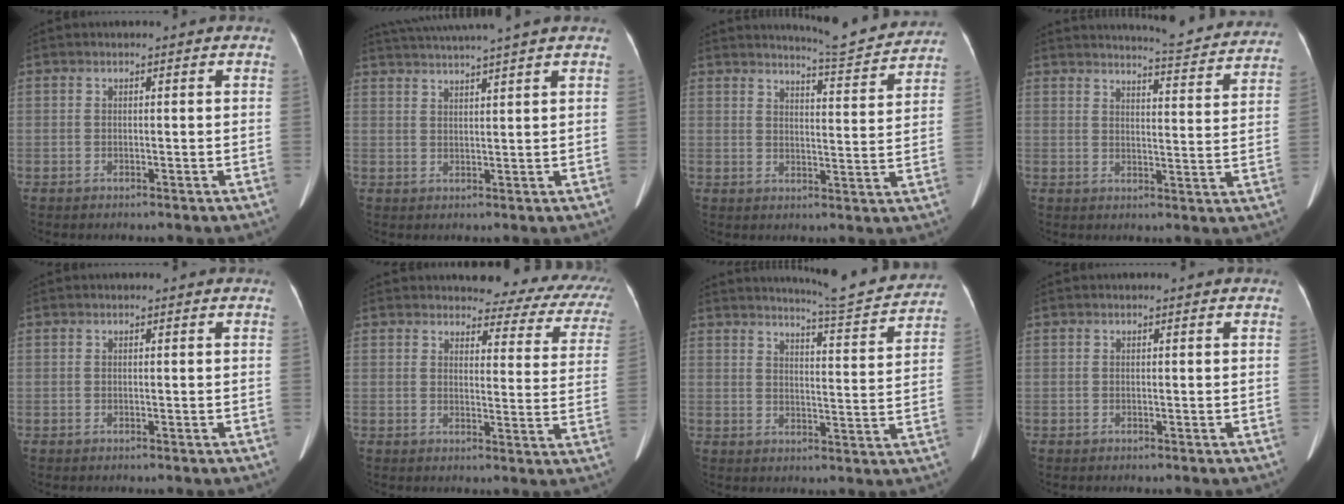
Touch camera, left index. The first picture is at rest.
{"total": 10.6, "force": [9.5, -1.5, 4.5], "torque": [-0.083, 0.020, 0.136]}
{"total": 9.9, "force": [9.7, -0.1, 1.9], "torque": [-0.035, -0.015, 0.121]}
{"total": 15.3, "force": [14.7, 0.7, 4.2], "torque": [-0.053, -0.049, 0.163]}
{"total": 0.0}
{"total": 13.6, "force": [12.1, 4.2, 4.4], "torque": [-0.018, -0.034, 0.103]}
{"total": 12.8, "force": [12.3, 0.0, 3.6], "torque": [-0.055, -0.027, 0.152]}
{"total": 0.0}